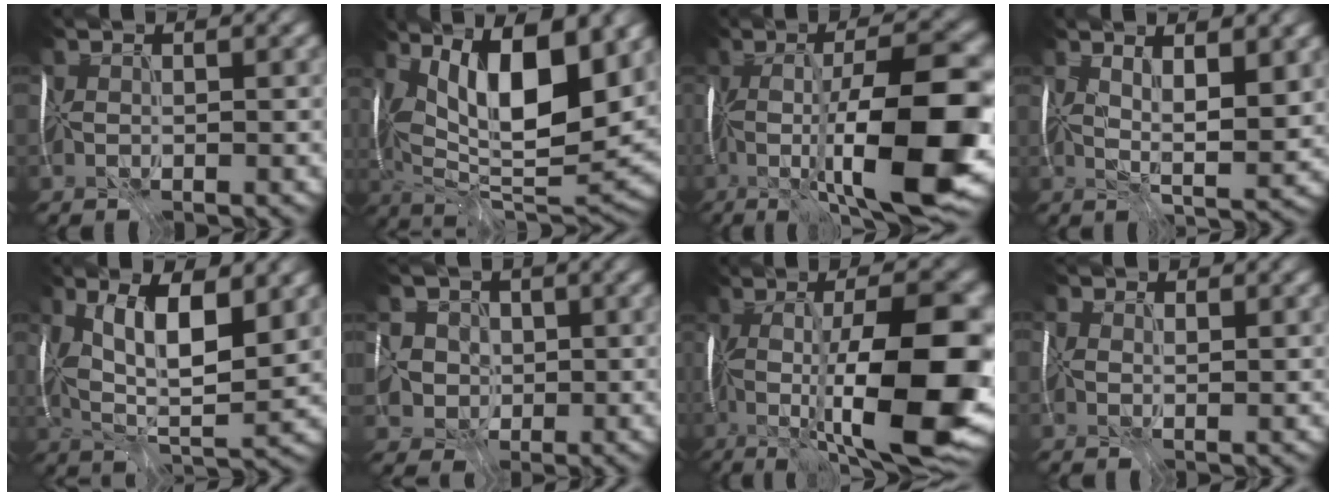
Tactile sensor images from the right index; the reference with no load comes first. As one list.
[{"total": 14.3, "force": [5.4, 4.2, 12.6], "torque": [-0.214, 0.010, 0.094]}, {"total": 13.7, "force": [-2.6, 2.9, 13.1], "torque": [-0.210, 0.001, -0.039]}, {"total": 4.9, "force": [2.2, 0.9, 4.3], "torque": [-0.075, -0.005, 0.043]}, {"total": 7.9, "force": [2.5, 2.6, 7.0], "torque": [-0.134, 0.004, 0.041]}, {"total": 6.4, "force": [0.6, 5.8, 2.8], "torque": [-0.060, 0.028, -0.017]}, {"total": 15.3, "force": [-2.4, 3.7, 14.7], "torque": [-0.221, 0.008, -0.034]}, {"total": 3.2, "force": [1.1, 2.3, 1.9], "torque": [-0.031, 0.018, -0.004]}]